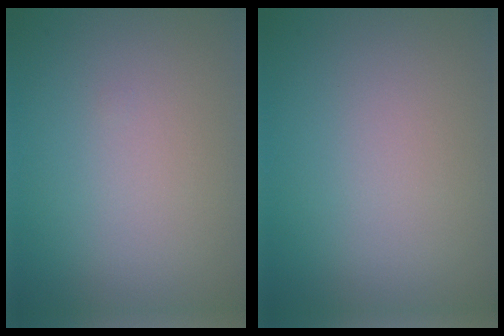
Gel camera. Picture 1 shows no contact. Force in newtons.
{"total": 0.0}